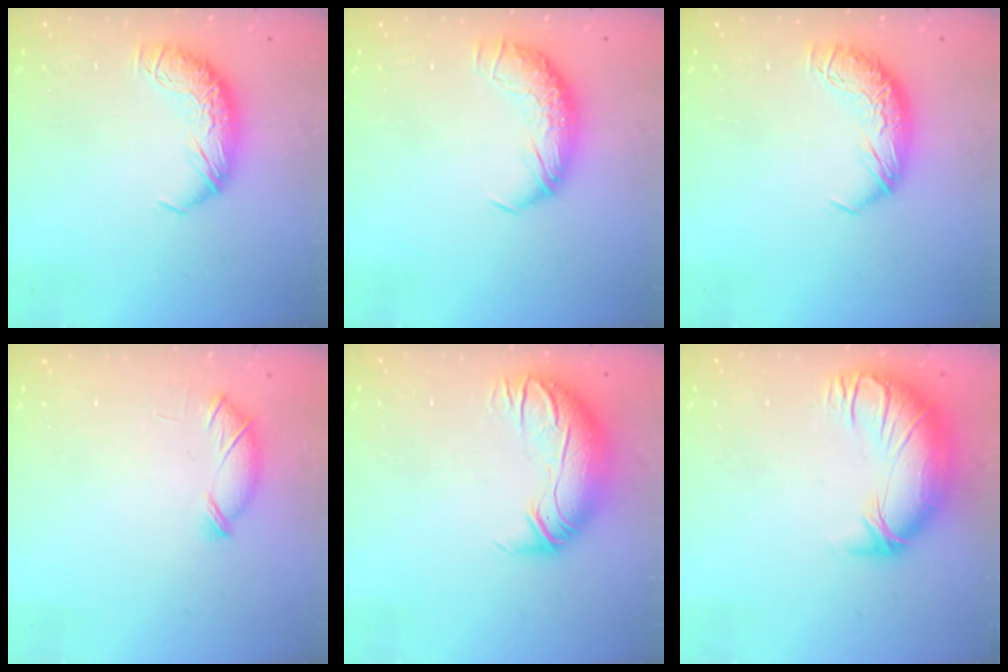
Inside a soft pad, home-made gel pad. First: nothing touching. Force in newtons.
{"total": 1.7, "press": 0.6, "slide": 1.6}
{"total": 0.0}
{"total": 7.0, "press": 7.0, "slide": 0.3}
{"total": 3.0, "press": 0.6, "slide": 2.9}
{"total": 3.7, "press": 2.0, "slide": 3.1}